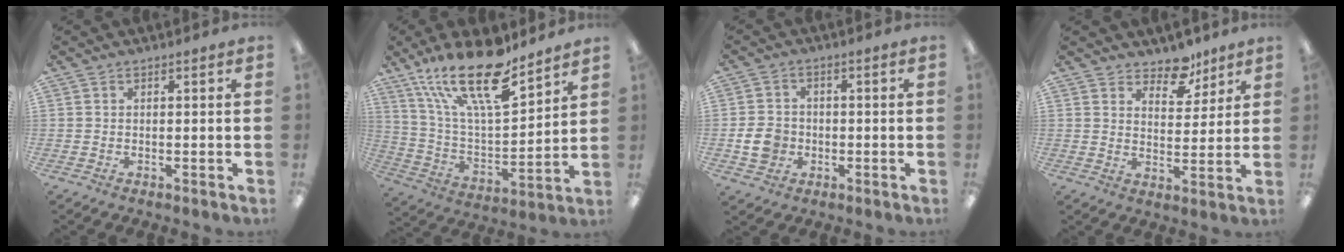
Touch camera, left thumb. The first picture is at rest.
{"total": 22.8, "force": [15.6, 7.6, 14.8], "torque": [-0.275, -0.091, 0.269]}
{"total": 6.5, "force": [-1.5, 5.5, 3.2], "torque": [-0.059, 0.008, -0.025]}
{"total": 8.2, "force": [6.3, 4.5, 2.6], "torque": [-0.026, -0.040, 0.112]}